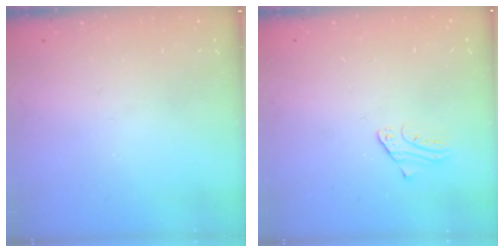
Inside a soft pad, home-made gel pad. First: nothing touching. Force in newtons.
{"total": 1.2, "press": 1.2, "slide": 0.1}